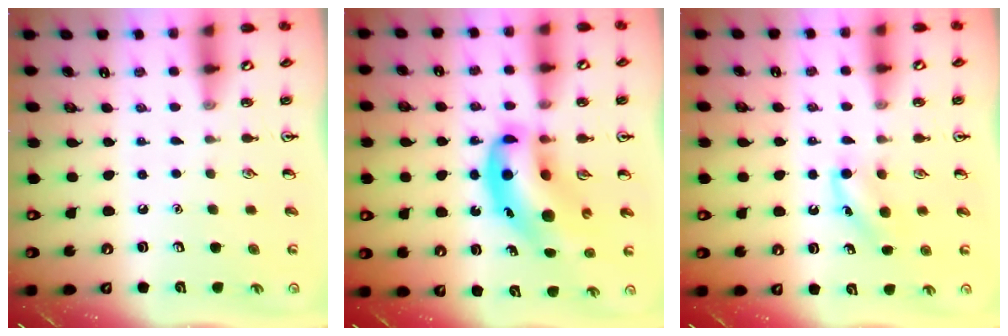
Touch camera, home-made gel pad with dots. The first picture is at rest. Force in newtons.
{"total": 14.3, "press": 13.8, "slide": 3.8}
{"total": 5.1, "press": 4.8, "slide": 1.6}